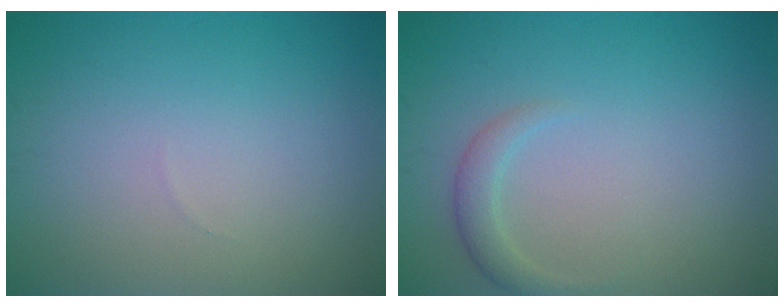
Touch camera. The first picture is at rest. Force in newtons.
{"total": 1.7, "press": 1.7, "slide": 0.1}